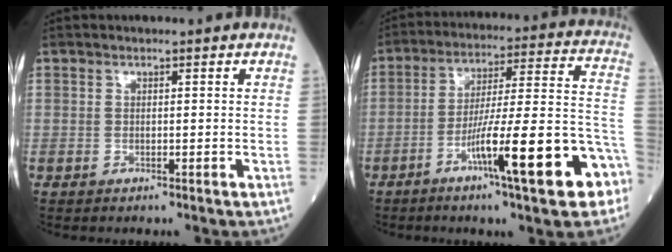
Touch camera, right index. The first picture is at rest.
{"total": 18.2, "force": [-8.3, 1.0, 16.1], "torque": [-0.219, 0.007, -0.126]}